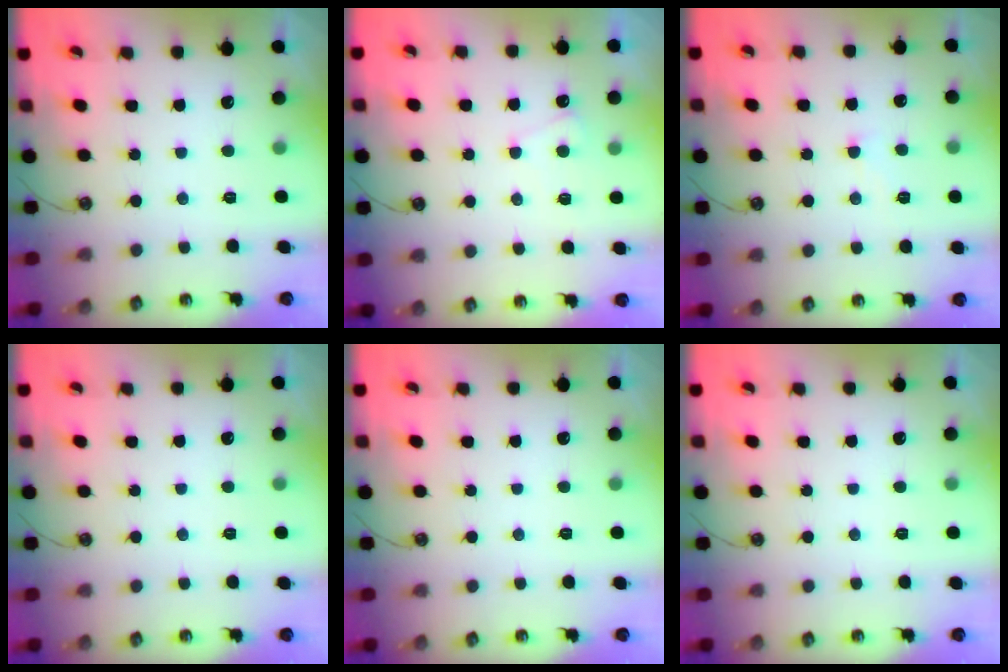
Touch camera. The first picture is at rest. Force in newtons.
{"total": 2.2, "press": 2.2, "slide": 0.5}
{"total": 2.2, "press": 2.2, "slide": 0.4}
{"total": 0.0}
{"total": 0.0}
{"total": 0.0}